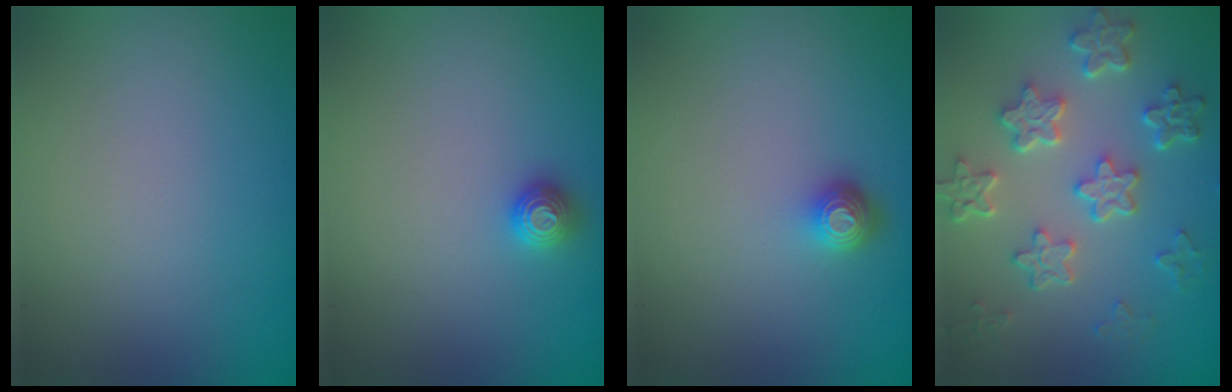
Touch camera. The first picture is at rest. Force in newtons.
{"total": 1.1, "press": 1.1, "slide": 0.2}
{"total": 1.7, "press": 1.3, "slide": 1.1}
{"total": 5.6, "press": 4.3, "slide": 3.6}